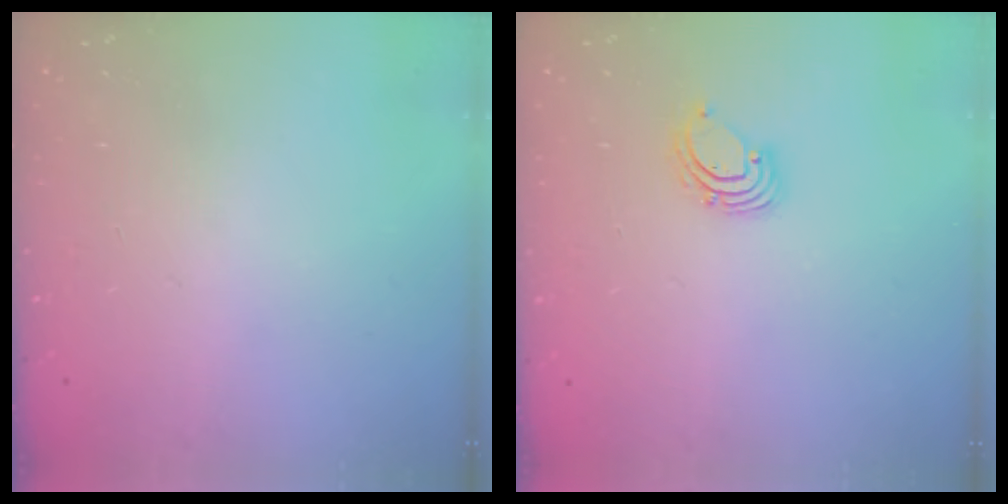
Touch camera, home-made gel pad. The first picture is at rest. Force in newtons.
{"total": 2.6, "press": 2.6, "slide": 0.2}